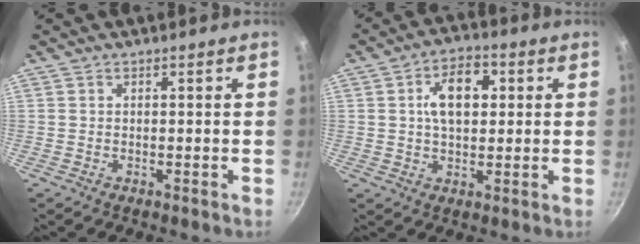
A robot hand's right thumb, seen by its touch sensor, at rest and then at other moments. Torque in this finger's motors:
{"motor_torque": [-1.04, 1.17, 1.15, -0.08, 0.07]}